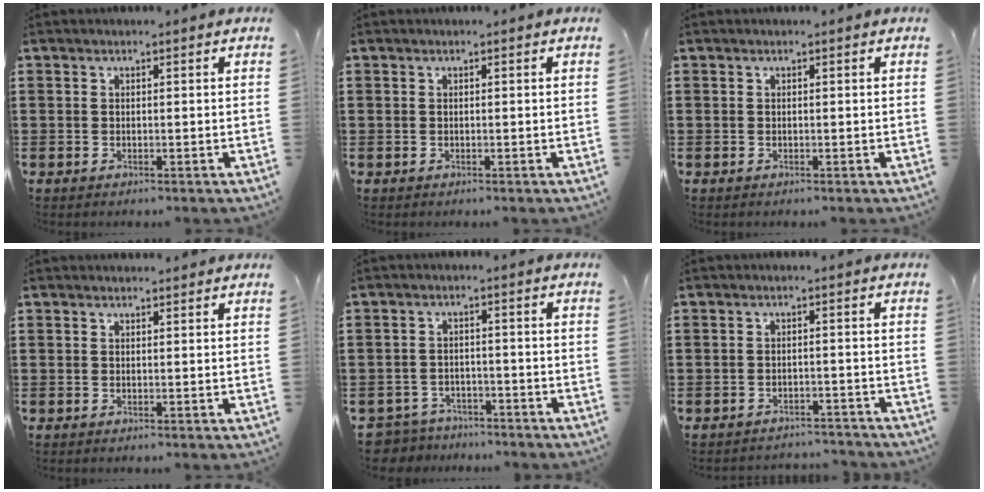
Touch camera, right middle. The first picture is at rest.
{"total": 0.0}
{"total": 0.0}
{"total": 0.6, "force": [0.6, 0.0, 0.1], "torque": [0.005, -0.003, 0.010]}
{"total": 3.8, "force": [-3.7, 0.8, -0.2], "torque": [-0.020, -0.004, -0.084]}
{"total": 2.1, "force": [-2.1, 0.2, 0.0], "torque": [-0.006, 0.001, -0.046]}